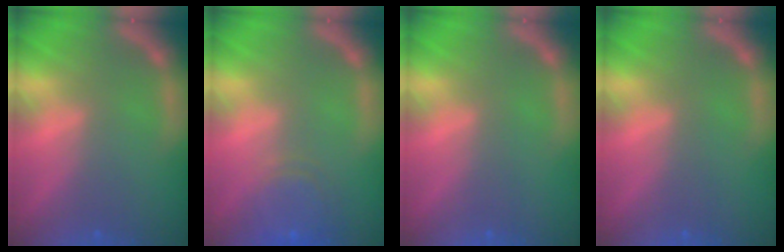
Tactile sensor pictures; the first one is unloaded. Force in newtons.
{"total": 4.6}
{"total": 0.0}
{"total": 0.0}